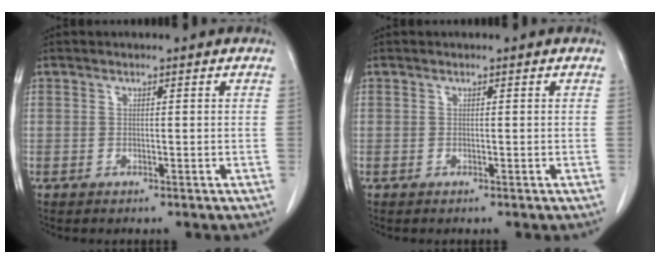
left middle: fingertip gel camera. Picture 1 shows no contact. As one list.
[{"total": 0.0}]